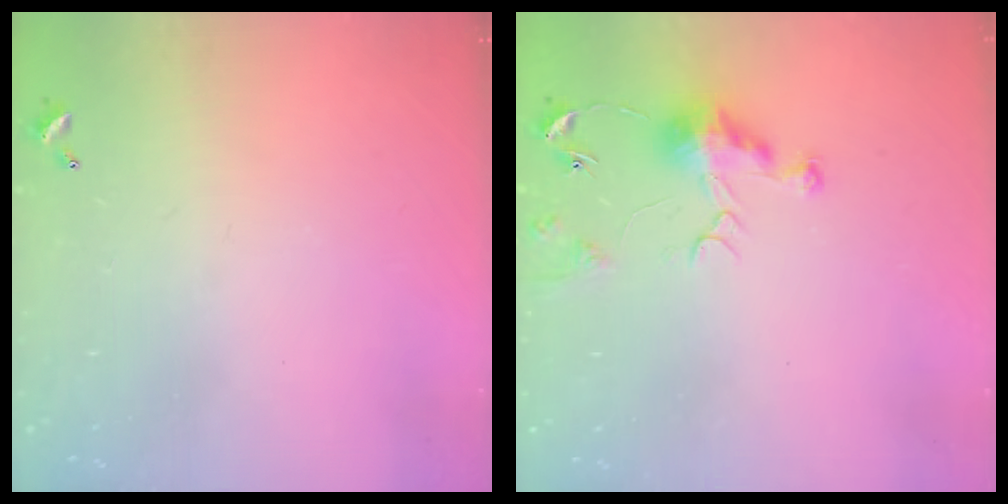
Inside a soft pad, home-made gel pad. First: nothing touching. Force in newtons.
{"total": 7.0, "press": 7.0, "slide": 0.7}